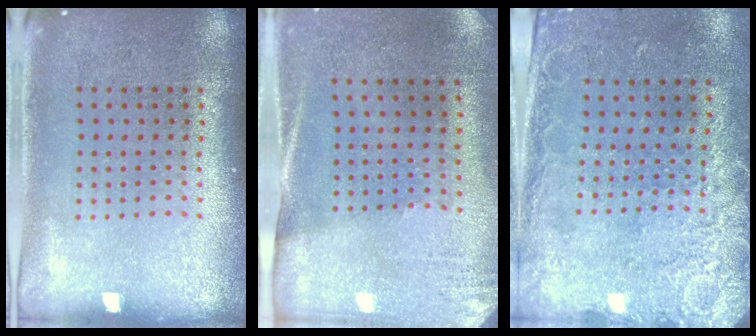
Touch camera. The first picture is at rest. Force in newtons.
{"total": 2.6, "press": 2.3, "slide": 1.3}
{"total": 2.6, "press": 2.0, "slide": 1.7}